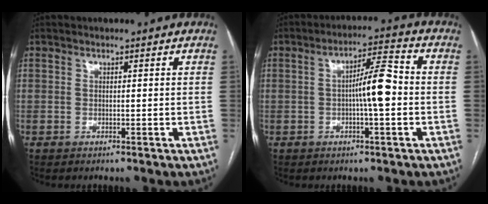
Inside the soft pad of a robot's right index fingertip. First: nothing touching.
{"total": 7.1, "force": [-0.6, 0.8, 7.0], "torque": [-0.119, 0.017, -0.014]}